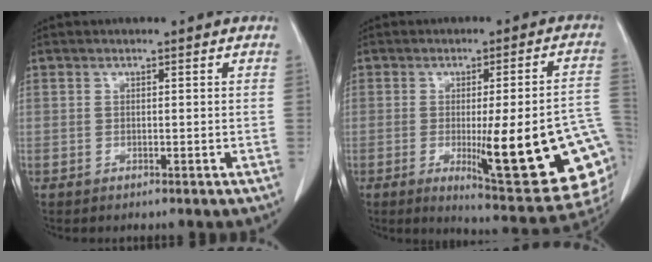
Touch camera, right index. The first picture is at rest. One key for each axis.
{"total": 22.0, "fx": -5.1, "fy": 3.1, "fz": 21.2, "tx": -0.185, "ty": -0.008, "tz": -0.051}